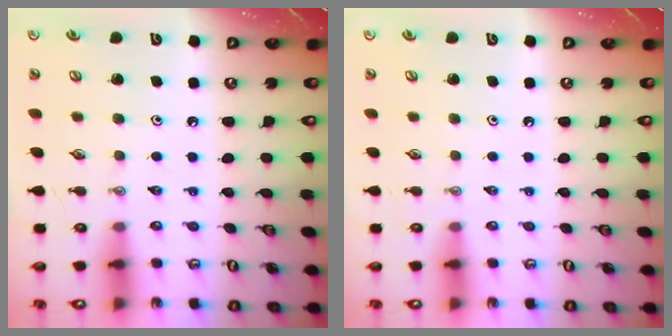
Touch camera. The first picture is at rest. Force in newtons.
{"total": 0.0}